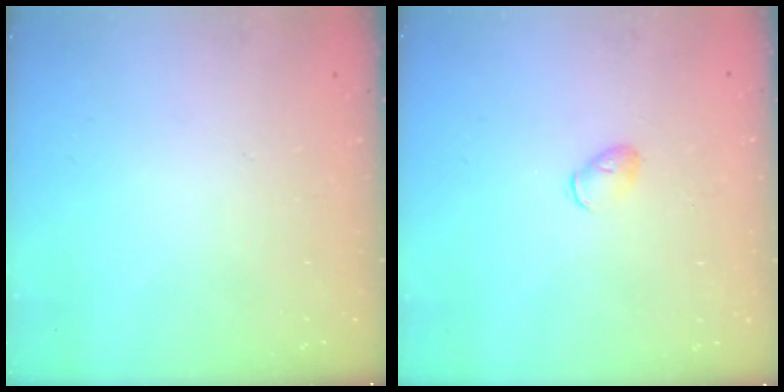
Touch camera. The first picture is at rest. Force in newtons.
{"total": 4.6, "press": 4.5, "slide": 1.1}